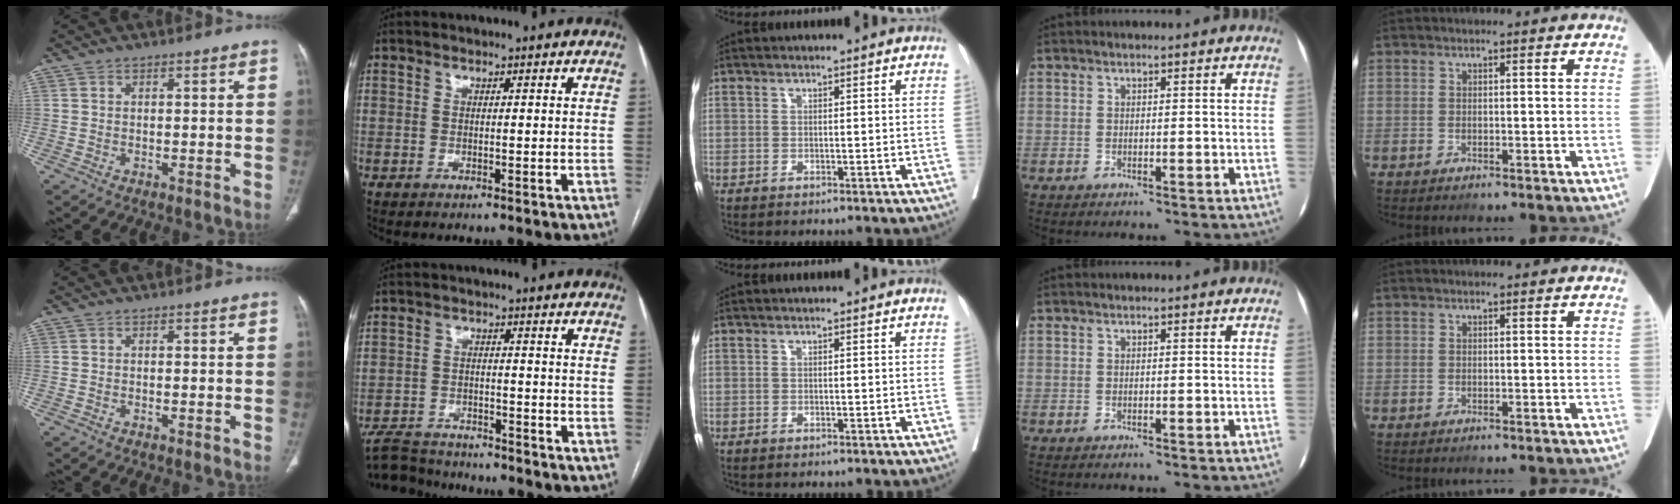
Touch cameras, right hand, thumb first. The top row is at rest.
{"index": {"total": 6.7, "force": [-6.5, 1.3, 0.7], "torque": [-0.015, -0.007, -0.114]}}